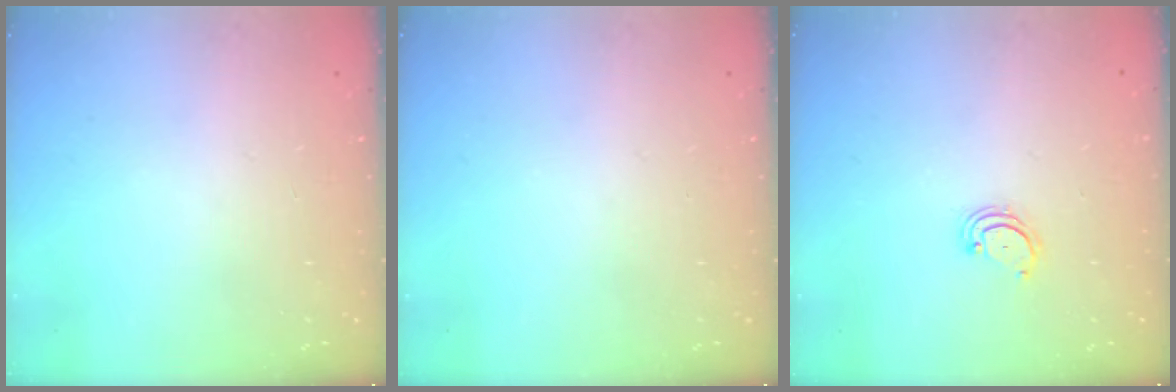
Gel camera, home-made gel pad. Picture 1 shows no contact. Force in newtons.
{"total": 0.0}
{"total": 2.9, "press": 2.9, "slide": 0.3}